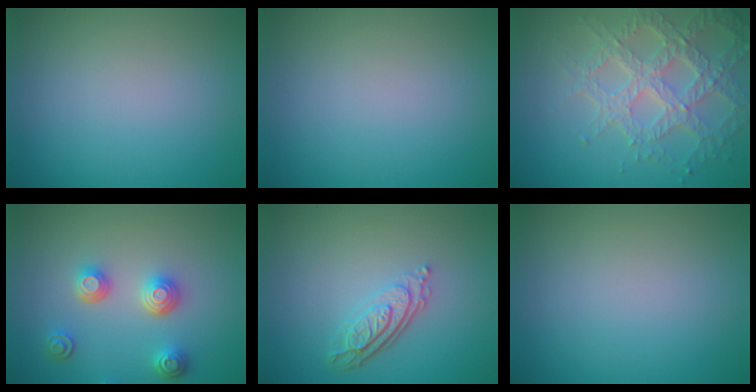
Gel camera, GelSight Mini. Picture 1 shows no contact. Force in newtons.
{"total": 0.0}
{"total": 5.9, "press": 4.8, "slide": 3.4}
{"total": 3.6, "press": 3.0, "slide": 2.0}
{"total": 3.7, "press": 2.7, "slide": 2.6}
{"total": 0.0}